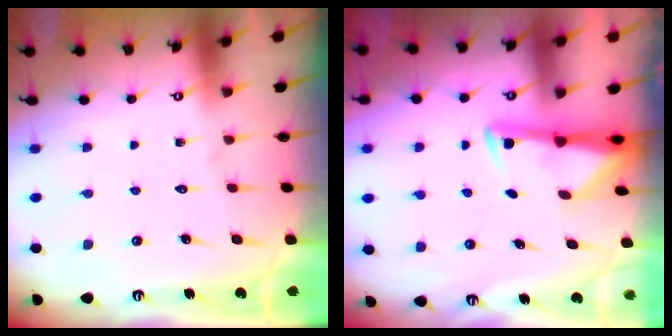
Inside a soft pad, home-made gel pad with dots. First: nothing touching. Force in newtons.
{"total": 2.8, "press": 2.8, "slide": 0.5}